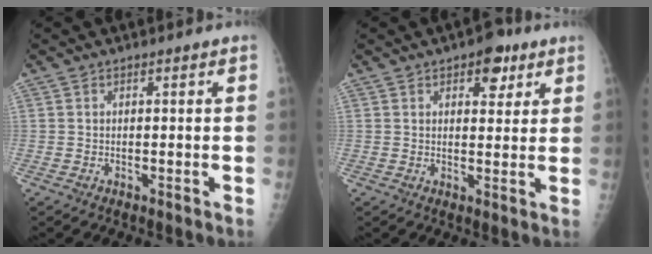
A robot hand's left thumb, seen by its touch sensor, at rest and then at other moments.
{"total": 5.9, "force": [3.2, 3.3, 3.7], "torque": [-0.021, -0.010, 0.037]}